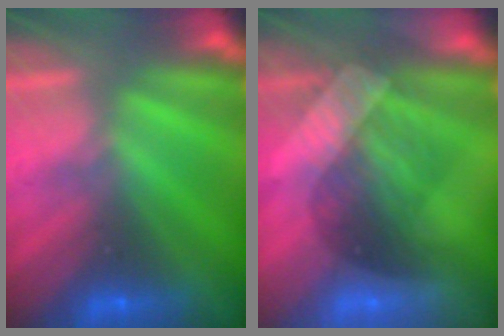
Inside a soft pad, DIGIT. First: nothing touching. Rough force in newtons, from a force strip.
{"total": 3.5}